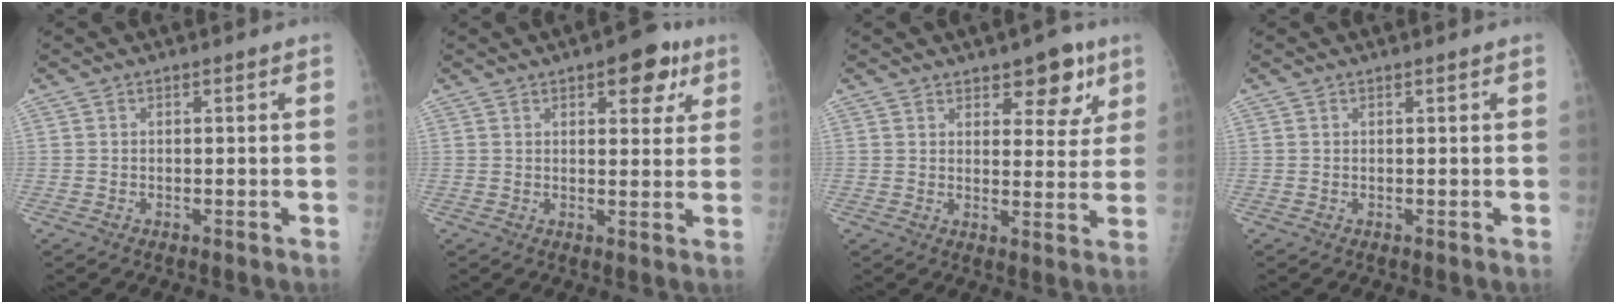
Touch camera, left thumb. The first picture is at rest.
{"total": 7.7, "force": [4.1, 3.8, 5.4], "torque": [-0.035, -0.012, 0.046]}
{"total": 7.9, "force": [4.9, 4.1, 4.7], "torque": [-0.024, -0.024, 0.065]}
{"total": 0.0}